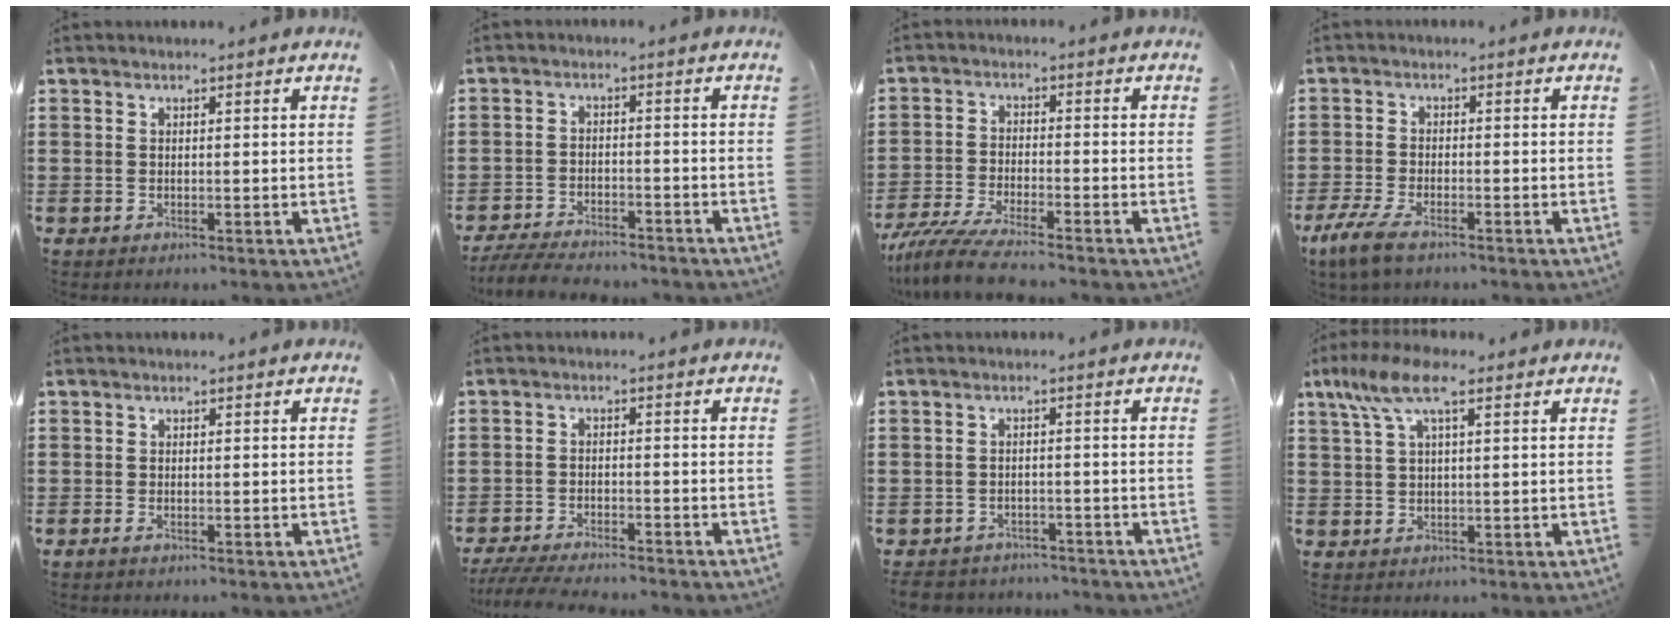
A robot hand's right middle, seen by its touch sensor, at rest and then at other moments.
{"total": 4.9, "force": [-4.7, 0.7, 1.2], "torque": [-0.031, -0.001, -0.096]}
{"total": 6.3, "force": [-5.7, 0.1, 2.7], "torque": [-0.075, -0.018, -0.116]}
{"total": 4.5, "force": [-3.0, 1.3, 3.1], "torque": [-0.086, -0.009, -0.065]}
{"total": 0.6, "force": [-0.4, 0.2, 0.4], "torque": [-0.010, -0.004, -0.007]}
{"total": 4.3, "force": [-4.1, 0.2, 1.2], "torque": [-0.033, -0.008, -0.086]}
{"total": 3.0, "force": [-2.9, 0.7, 0.0], "torque": [-0.006, 0.001, -0.063]}
{"total": 7.4, "force": [3.4, 2.3, 6.2], "torque": [-0.127, 0.014, 0.058]}